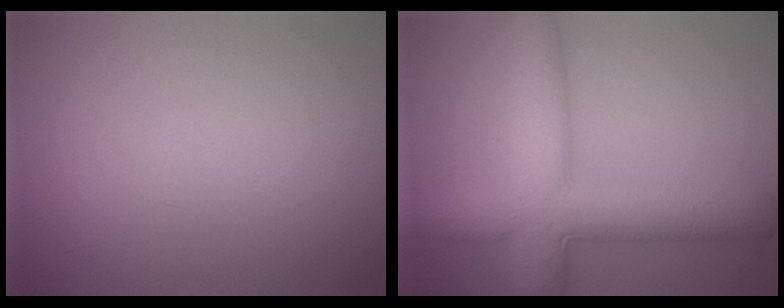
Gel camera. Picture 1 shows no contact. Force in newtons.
{"total": 8.5, "press": 8.5, "slide": 0.3}